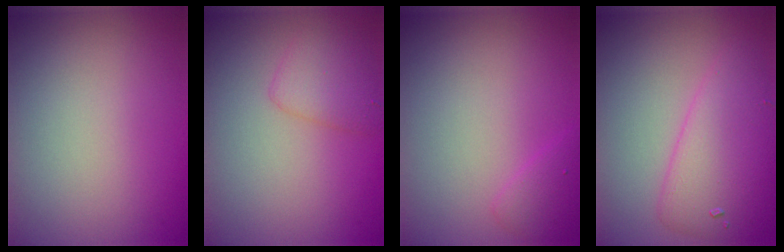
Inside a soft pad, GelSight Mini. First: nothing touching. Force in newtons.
{"total": 2.4, "press": 2.4, "slide": 0.1}
{"total": 1.4, "press": 1.4, "slide": 0.1}
{"total": 5.1, "press": 5.1, "slide": 0.2}